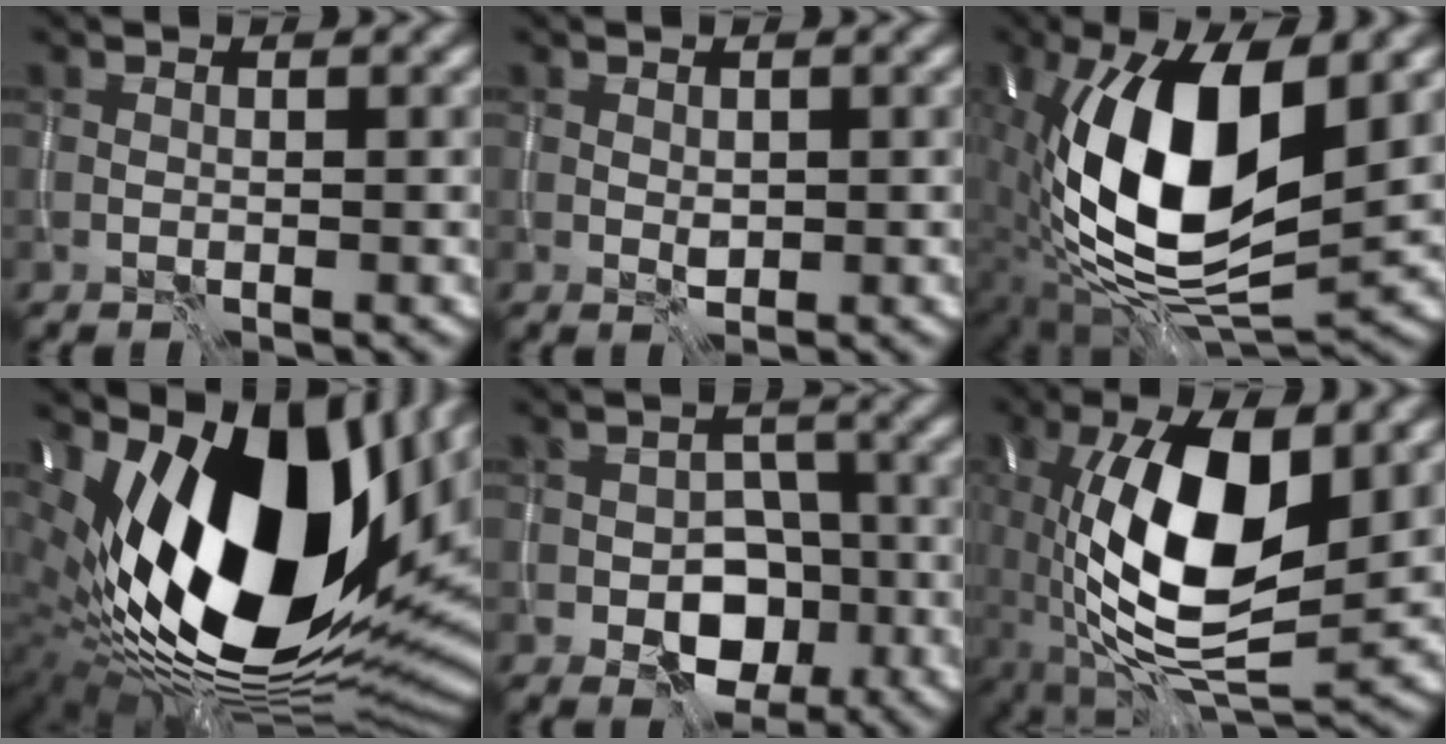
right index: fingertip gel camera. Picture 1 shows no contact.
{"total": 0.8, "force": [0.1, 0.6, 0.5], "torque": [-0.009, -0.004, 0.006]}
{"total": 14.3, "force": [0.7, 6.4, 12.8], "torque": [-0.233, 0.000, 0.002]}
{"total": 19.6, "force": [2.5, 9.9, 16.8], "torque": [-0.296, -0.003, 0.034]}
{"total": 5.4, "force": [-2.0, 3.9, 3.1], "torque": [-0.034, -0.005, -0.030]}
{"total": 13.3, "force": [0.1, 5.9, 11.9], "torque": [-0.207, 0.003, -0.007]}